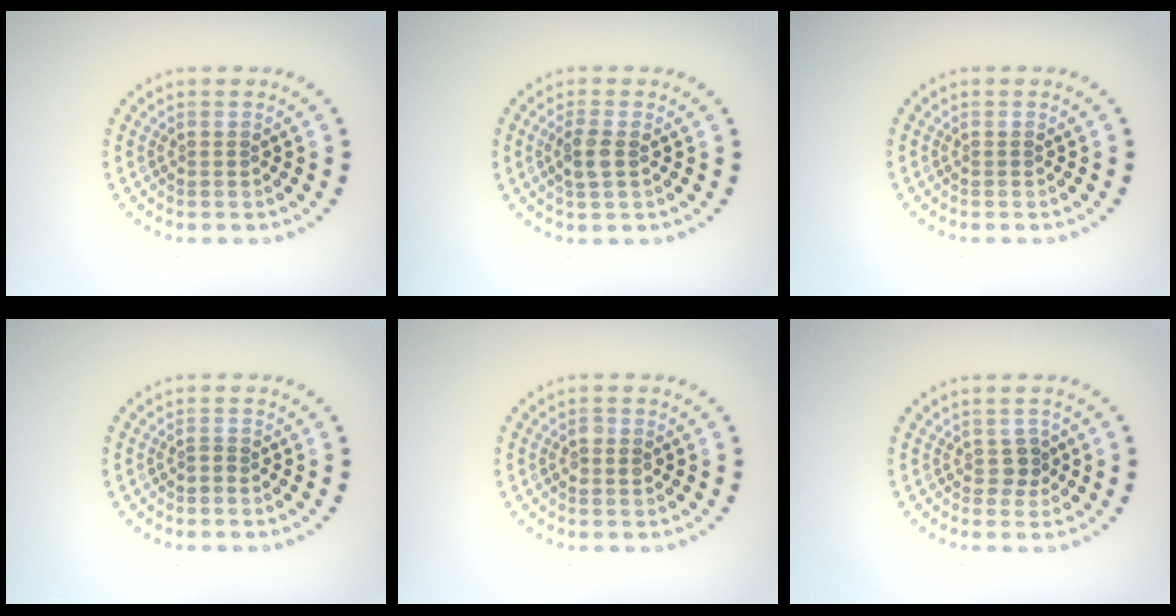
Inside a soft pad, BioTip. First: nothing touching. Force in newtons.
{"total": 2.0, "press": 1.9, "slide": 0.6}
{"total": 0.0}
{"total": 0.7, "press": 0.4, "slide": 0.6}
{"total": 1.1, "press": 1.1, "slide": 0.0}
{"total": 1.2, "press": 1.0, "slide": 0.7}